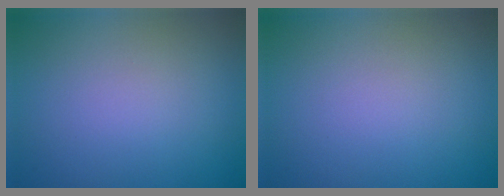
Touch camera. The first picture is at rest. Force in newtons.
{"total": 0.0}